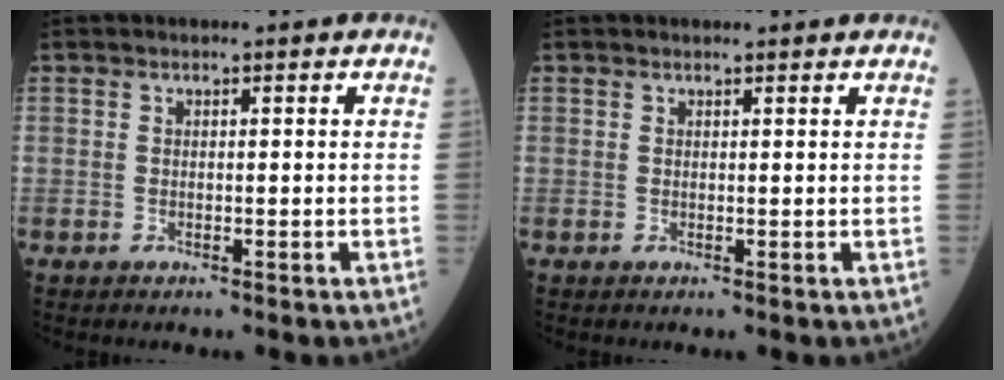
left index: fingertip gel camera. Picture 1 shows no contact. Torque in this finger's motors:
{"motor_torque": [-0.11, -1.24, -0.35, 0.00]}